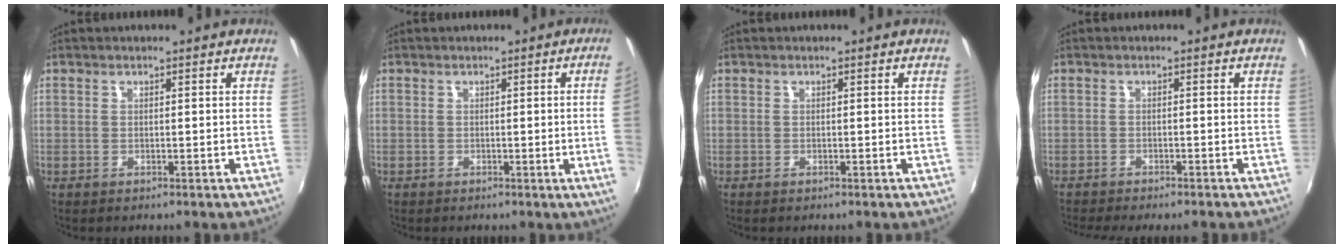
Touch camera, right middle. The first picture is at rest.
{"total": 3.9, "force": [0.1, -1.8, 3.4], "torque": [-0.051, -0.008, 0.006]}
{"total": 0.0}
{"total": 5.2, "force": [-4.6, 0.3, 2.3], "torque": [-0.052, -0.018, -0.073]}